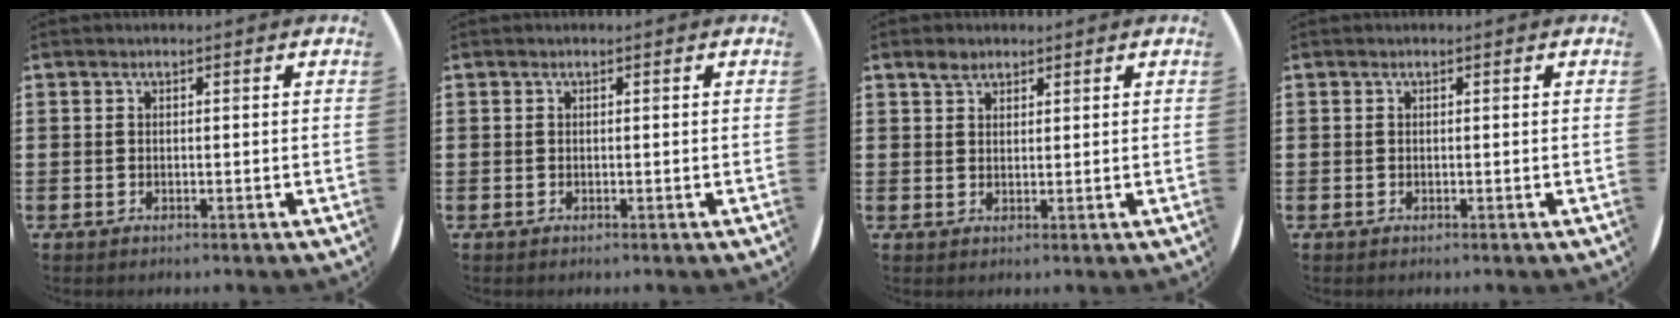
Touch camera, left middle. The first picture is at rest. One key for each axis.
{"total": 0.0}
{"total": 2.2, "fx": 1.7, "fy": 1.1, "fz": 0.7, "tx": -0.008, "ty": 0.001, "tz": 0.031}
{"total": 0.0}